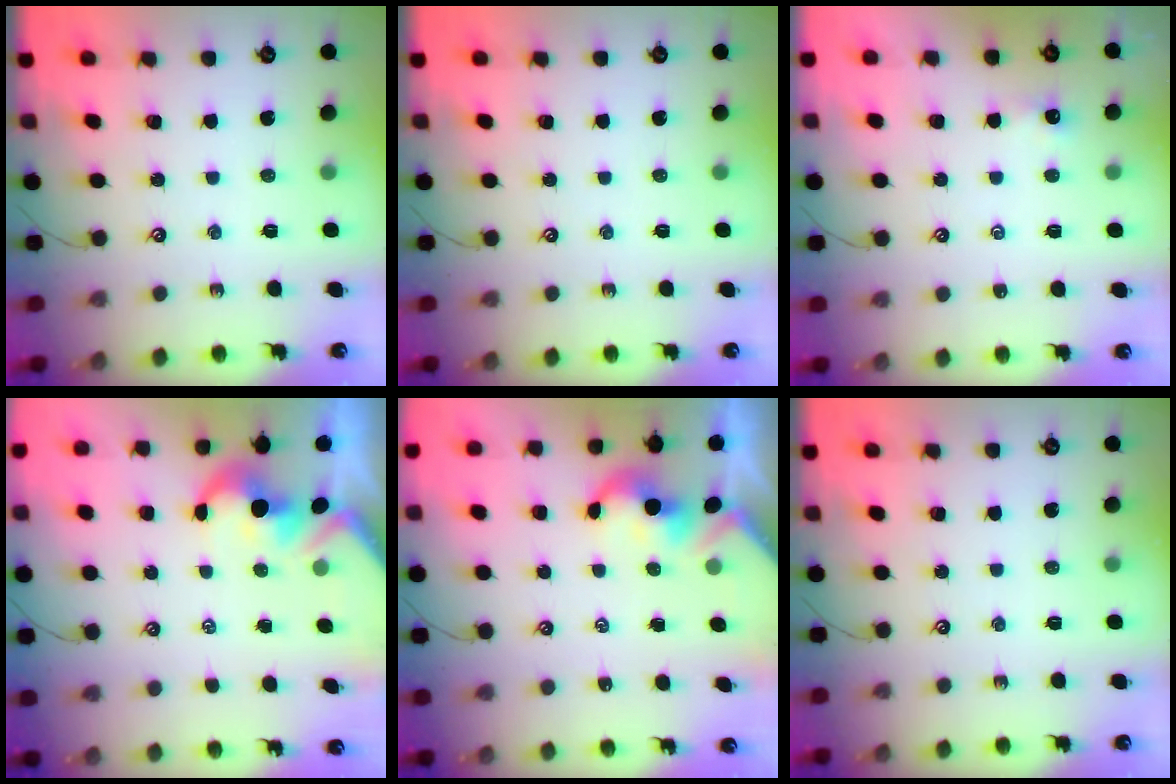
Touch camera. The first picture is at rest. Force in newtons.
{"total": 0.0}
{"total": 0.9, "press": 0.8, "slide": 0.3}
{"total": 1.7, "press": 1.4, "slide": 1.0}
{"total": 2.1, "press": 2.1, "slide": 0.2}
{"total": 0.0}